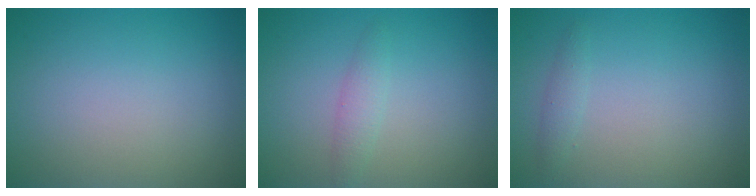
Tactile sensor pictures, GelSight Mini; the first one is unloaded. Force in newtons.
{"total": 1.5, "press": 1.5, "slide": 0.1}
{"total": 1.0, "press": 1.0, "slide": 0.0}